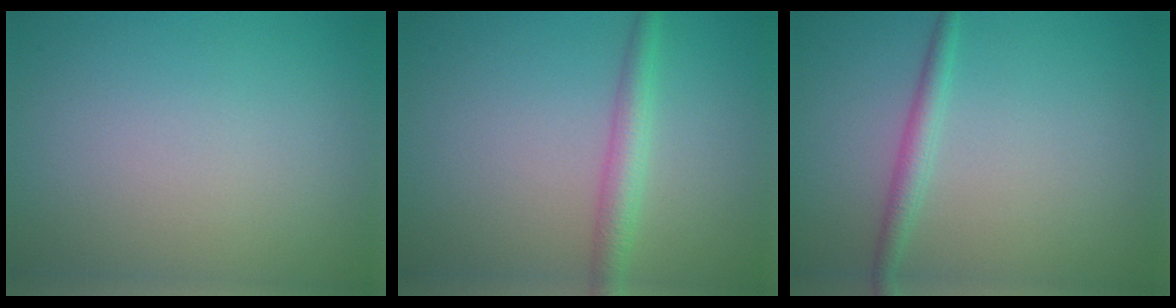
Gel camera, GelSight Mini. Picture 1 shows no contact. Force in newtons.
{"total": 2.7, "press": 2.7, "slide": 0.1}
{"total": 1.9, "press": 1.9, "slide": 0.1}